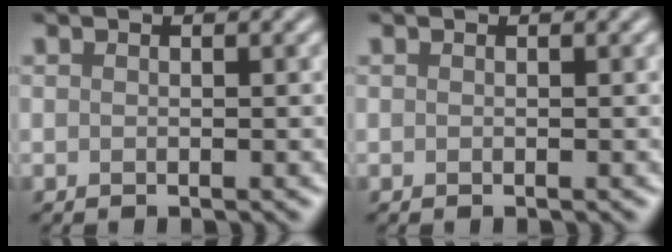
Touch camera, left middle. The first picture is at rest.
{"total": 0.0}